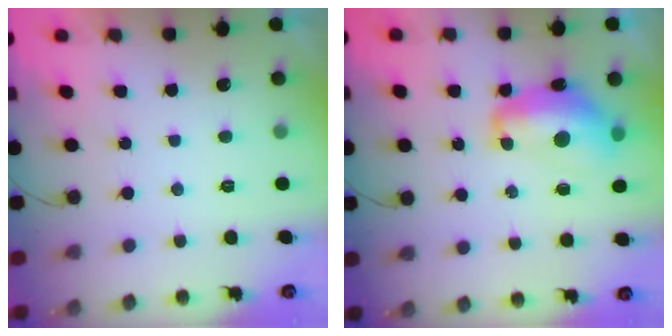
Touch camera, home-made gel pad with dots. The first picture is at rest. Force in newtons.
{"total": 13.3, "press": 13.3, "slide": 1.0}